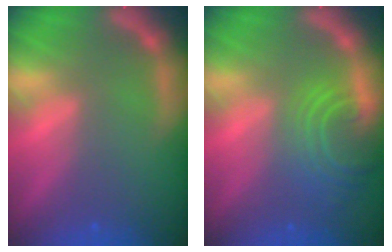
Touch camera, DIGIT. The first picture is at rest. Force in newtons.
{"total": 6.6}